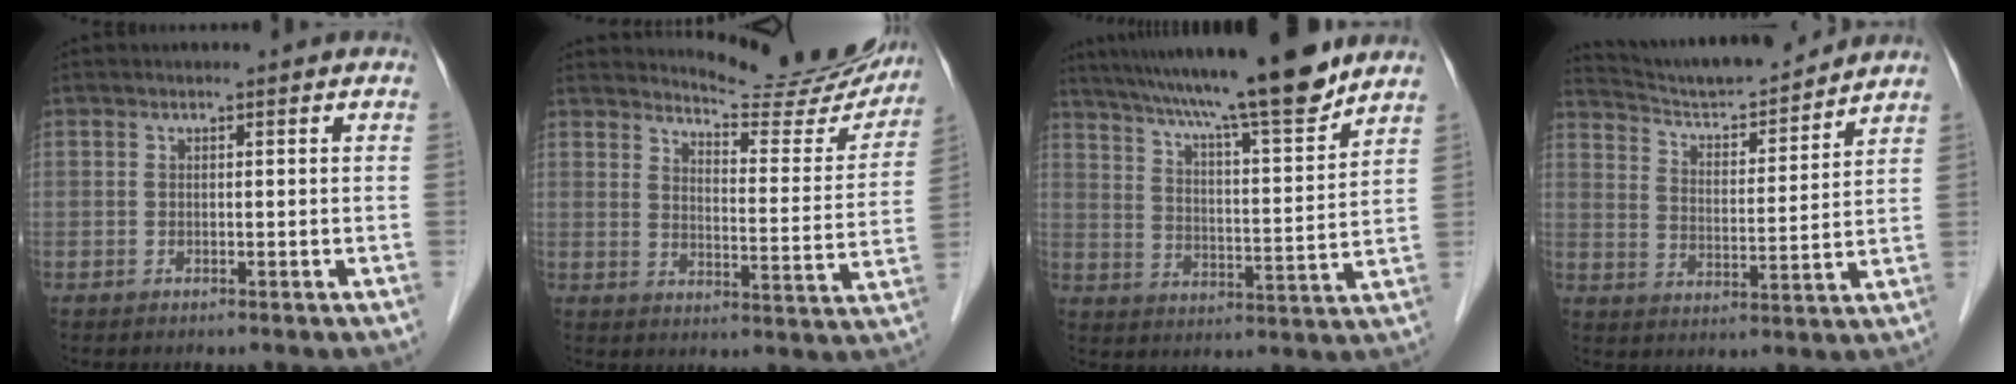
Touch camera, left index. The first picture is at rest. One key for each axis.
{"total": 15.9, "fx": 15.2, "fy": 2.3, "fz": 3.8, "tx": -0.042, "ty": -0.065, "tz": 0.178}
{"total": 18.5, "fx": 15.5, "fy": 0.2, "fz": 10.1, "tx": -0.163, "ty": 0.006, "tz": 0.237}
{"total": 14.1, "fx": 13.4, "fy": 0.8, "fz": 4.3, "tx": -0.078, "ty": 0.006, "tz": 0.217}